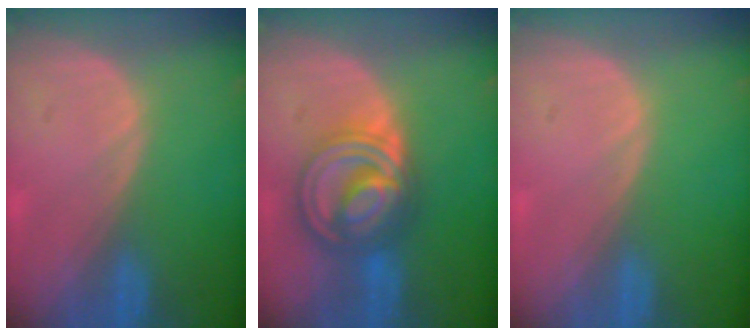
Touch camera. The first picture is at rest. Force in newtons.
{"total": 8.9, "press": 8.9, "slide": 0.7}
{"total": 0.0}